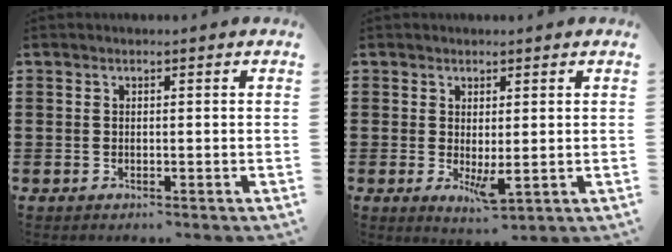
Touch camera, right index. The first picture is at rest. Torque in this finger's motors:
{"motor_torque": [0.12, 0.18, 0.43, 0.03]}